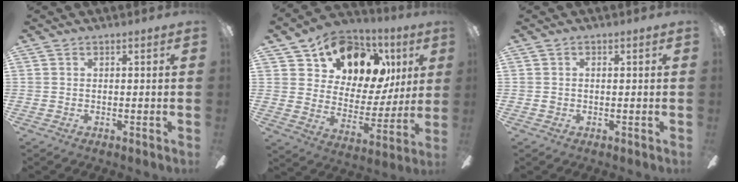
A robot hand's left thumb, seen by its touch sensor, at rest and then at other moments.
{"total": 15.8, "force": [9.8, 10.4, 6.9], "torque": [-0.120, -0.051, 0.180]}
{"total": 0.8, "force": [-0.1, 0.6, 0.4], "torque": [-0.008, 0.005, -0.004]}